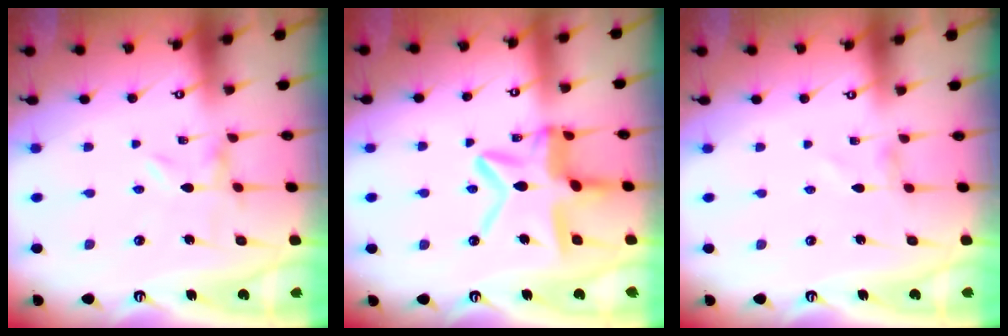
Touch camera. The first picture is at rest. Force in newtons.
{"total": 14.9, "press": 14.8, "slide": 1.4}
{"total": 0.0}